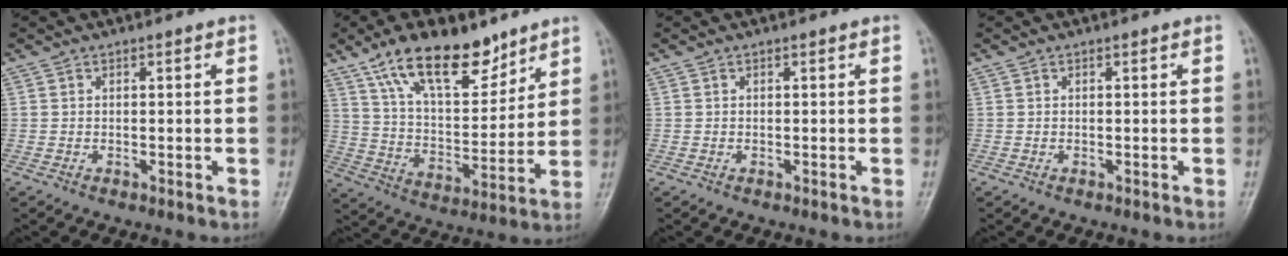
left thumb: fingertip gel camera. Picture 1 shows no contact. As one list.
[{"total": 17.1, "force": [11.4, 7.6, 10.2], "torque": [-0.132, -0.059, 0.207]}, {"total": 0.0}, {"total": 0.0}]